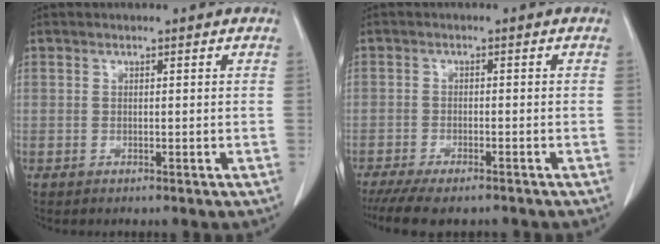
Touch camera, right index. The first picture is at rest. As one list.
[{"total": 9.9, "force": [-8.2, 2.5, 5.0], "torque": [-0.075, -0.010, -0.124]}]